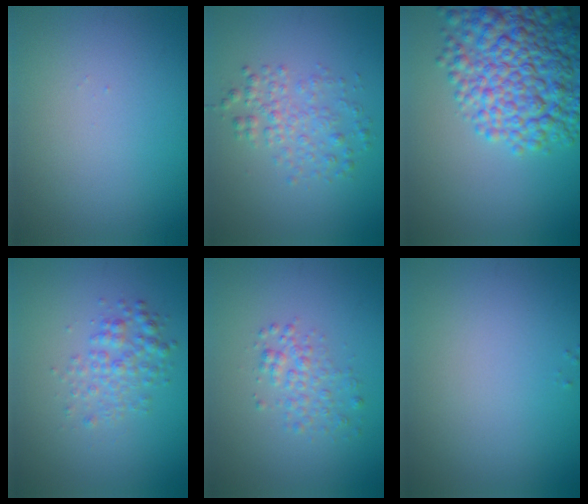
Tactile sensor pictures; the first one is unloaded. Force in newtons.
{"total": 2.7, "press": 2.7, "slide": 0.0}
{"total": 9.9, "press": 9.9, "slide": 0.4}
{"total": 2.5, "press": 2.5, "slide": 0.0}
{"total": 2.1, "press": 2.1, "slide": 0.1}
{"total": 0.0}